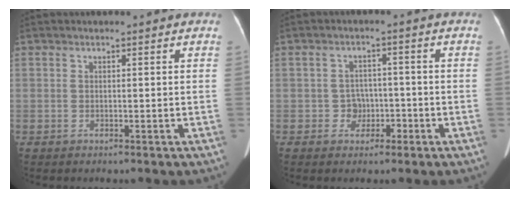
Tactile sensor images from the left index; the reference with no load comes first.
{"total": 3.0, "force": [-1.2, 2.7, 0.8], "torque": [-0.009, 0.010, -0.018]}